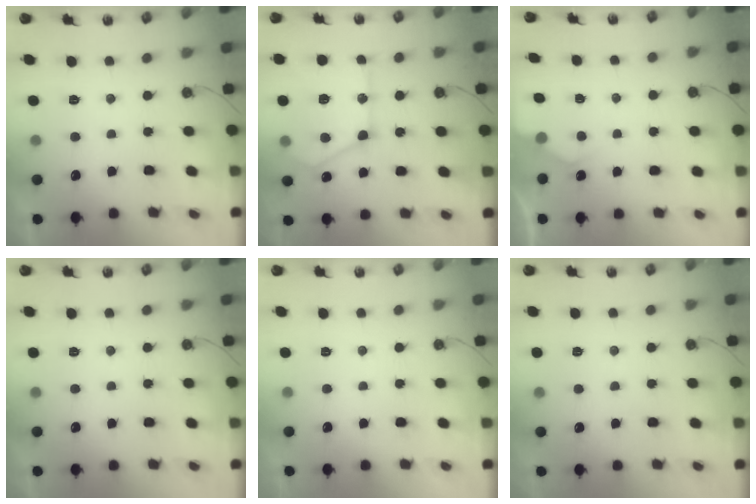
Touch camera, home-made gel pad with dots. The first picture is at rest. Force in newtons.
{"total": 20.8, "press": 20.7, "slide": 2.1}
{"total": 4.2, "press": 4.2, "slide": 0.4}
{"total": 0.0}
{"total": 0.0}
{"total": 5.0, "press": 5.0, "slide": 0.5}